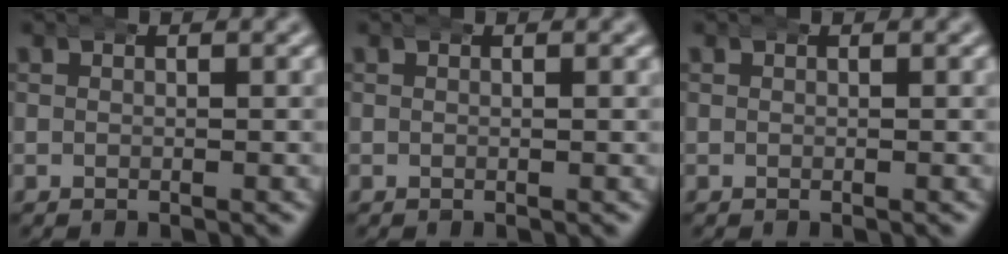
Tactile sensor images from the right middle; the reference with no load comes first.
{"total": 0.0}
{"total": 0.0}